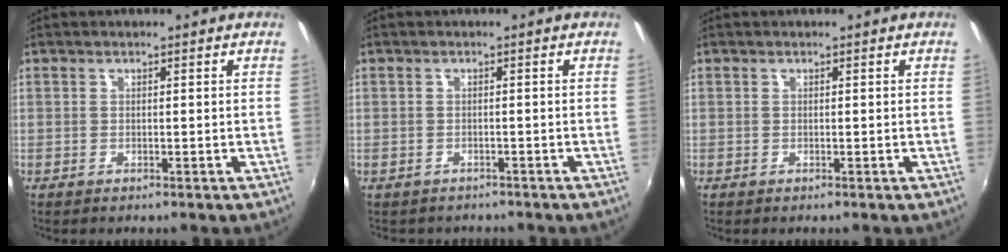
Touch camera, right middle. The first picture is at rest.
{"total": 2.0, "force": [-1.3, 1.5, 0.1], "torque": [-0.009, -0.001, -0.018]}
{"total": 0.0}